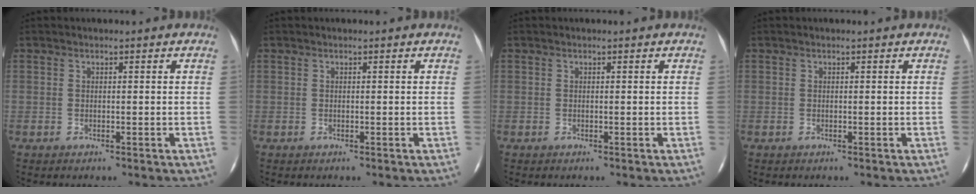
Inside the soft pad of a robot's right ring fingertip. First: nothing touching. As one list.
[{"total": 0.0}, {"total": 0.0}, {"total": 0.0}]